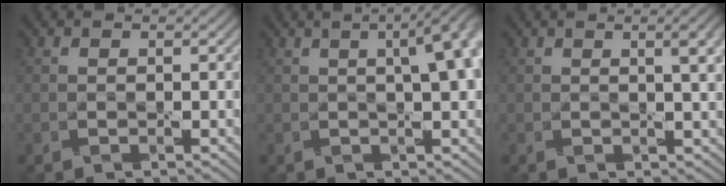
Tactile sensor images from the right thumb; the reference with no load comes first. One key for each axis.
{"total": 8.0, "fx": 1.6, "fy": 2.7, "fz": 7.3, "tx": -0.065, "ty": 0.032, "tz": 0.006}
{"total": 3.6, "fx": 1.2, "fy": 0.8, "fz": 3.4, "tx": -0.046, "ty": 0.008, "tz": 0.017}